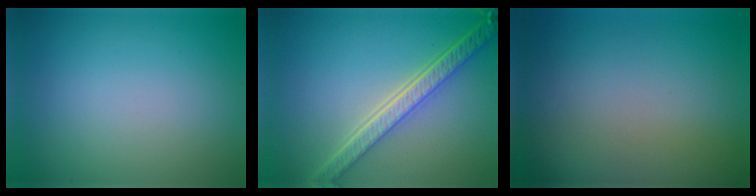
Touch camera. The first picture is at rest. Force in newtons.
{"total": 5.7, "press": 4.2, "slide": 3.9}
{"total": 0.0}